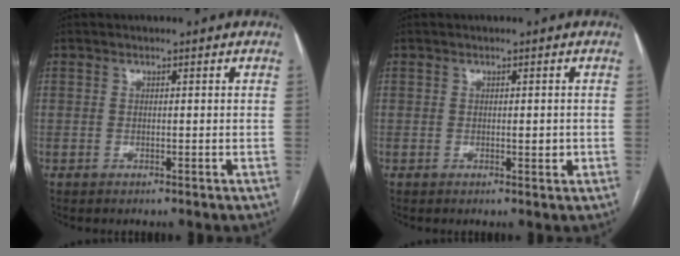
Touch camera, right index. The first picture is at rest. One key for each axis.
{"total": 1.2, "fx": -0.1, "fy": 0.5, "fz": 1.1, "tx": -0.015, "ty": -0.002, "tz": 0.000}